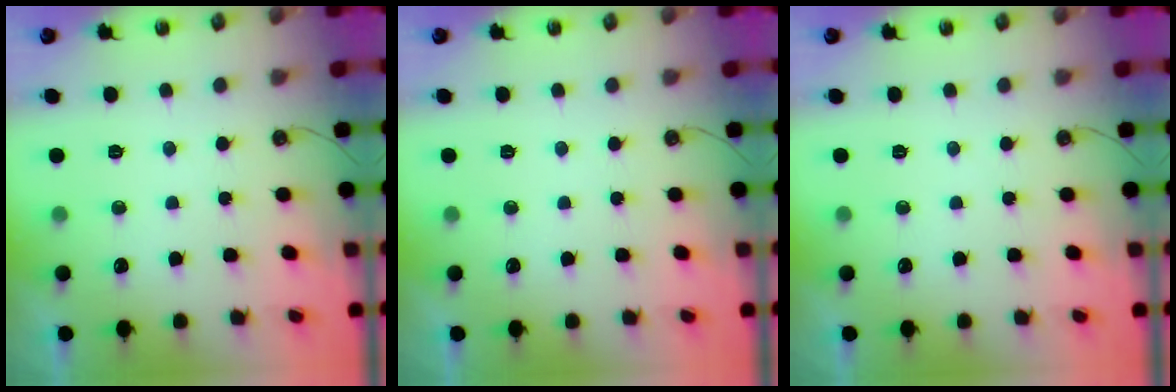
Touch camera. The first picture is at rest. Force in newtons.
{"total": 0.0}
{"total": 0.0}